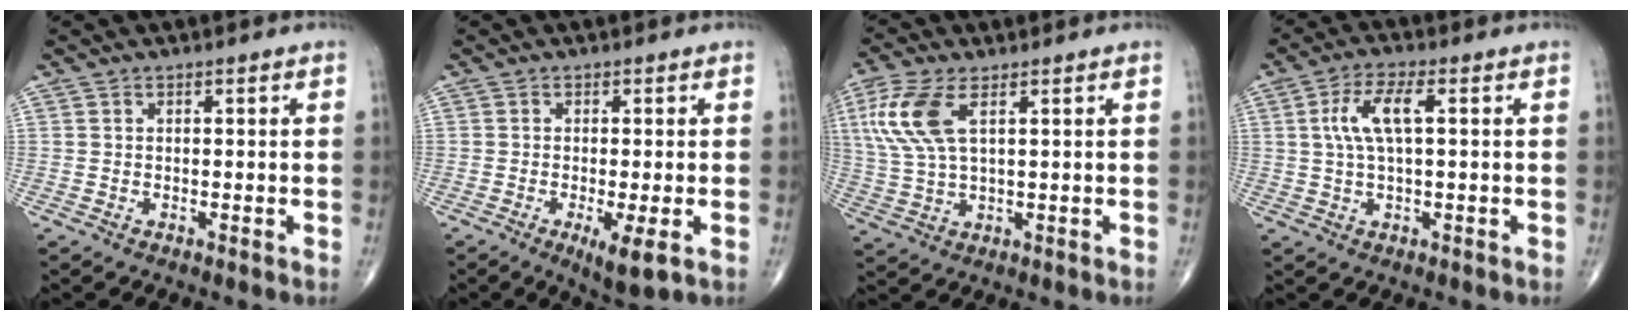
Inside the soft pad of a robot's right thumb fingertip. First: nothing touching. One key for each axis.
{"total": 5.5, "fx": -1.8, "fy": 1.2, "fz": 5.1, "tx": -0.088, "ty": -0.017, "tz": -0.030}
{"total": 10.3, "fx": 3.7, "fy": 4.3, "fz": 8.6, "tx": -0.218, "ty": 0.002, "tz": 0.077}
{"total": 7.3, "fx": 1.5, "fy": 2.4, "fz": 6.7, "tx": -0.150, "ty": 0.013, "tz": 0.028}